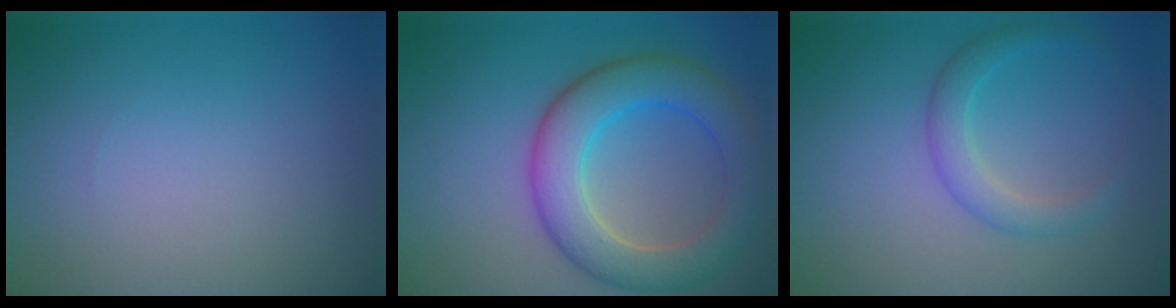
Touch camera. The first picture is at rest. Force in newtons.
{"total": 7.1, "press": 7.1, "slide": 0.3}
{"total": 2.5, "press": 2.5, "slide": 0.0}